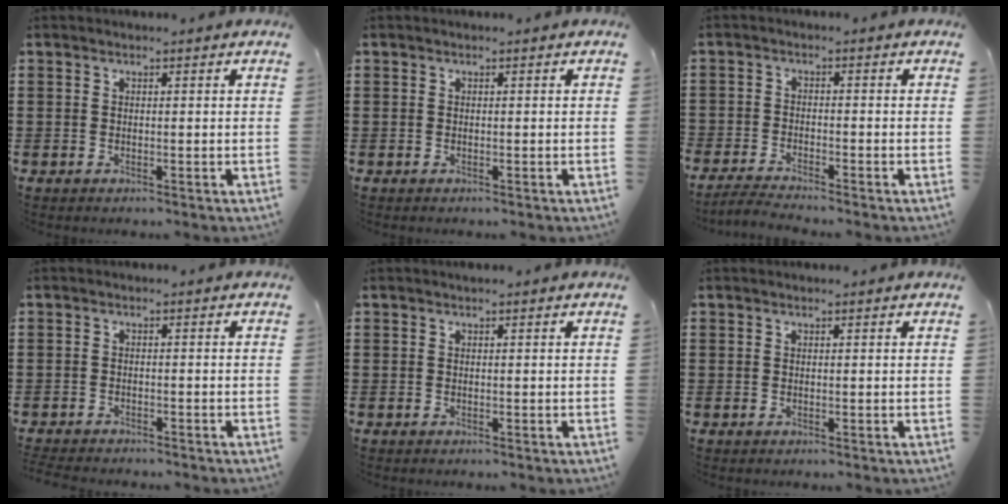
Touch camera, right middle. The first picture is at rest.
{"total": 0.0}
{"total": 2.9, "force": [-2.8, 0.0, 0.5], "torque": [-0.018, 0.001, -0.061]}
{"total": 1.6, "force": [-1.6, 0.1, 0.0], "torque": [-0.005, 0.000, -0.033]}
{"total": 0.0}
{"total": 0.0}